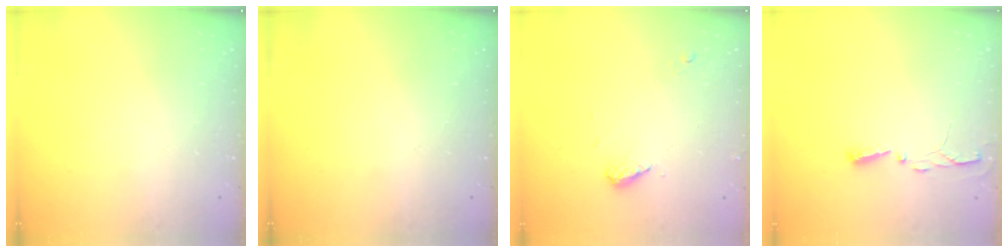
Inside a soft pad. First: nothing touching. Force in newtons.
{"total": 0.0}
{"total": 6.4, "press": 6.4, "slide": 0.7}
{"total": 3.5, "press": 3.5, "slide": 0.5}